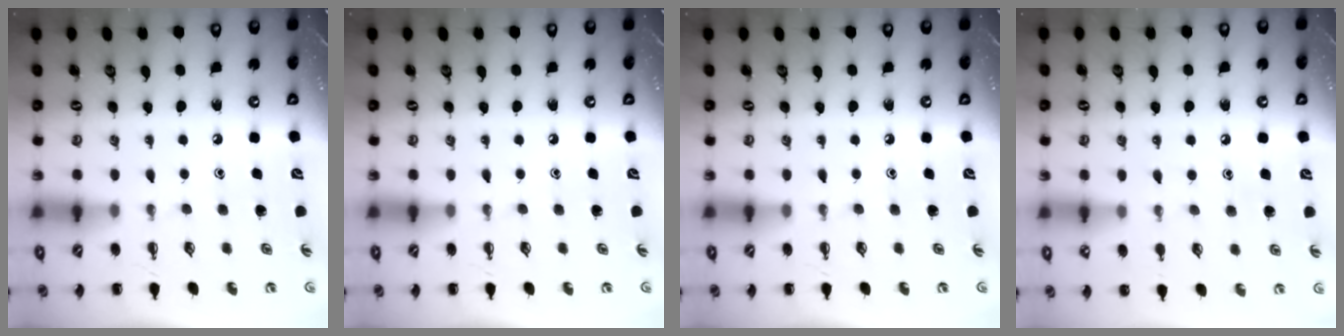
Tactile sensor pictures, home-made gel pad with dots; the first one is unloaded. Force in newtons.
{"total": 0.0}
{"total": 0.0}
{"total": 7.3, "press": 7.1, "slide": 1.8}